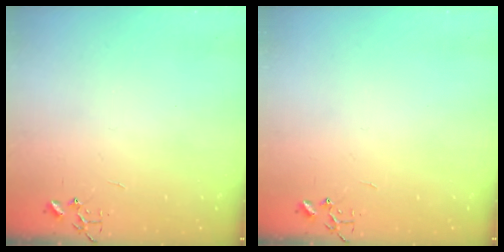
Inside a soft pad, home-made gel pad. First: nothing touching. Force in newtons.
{"total": 0.0}